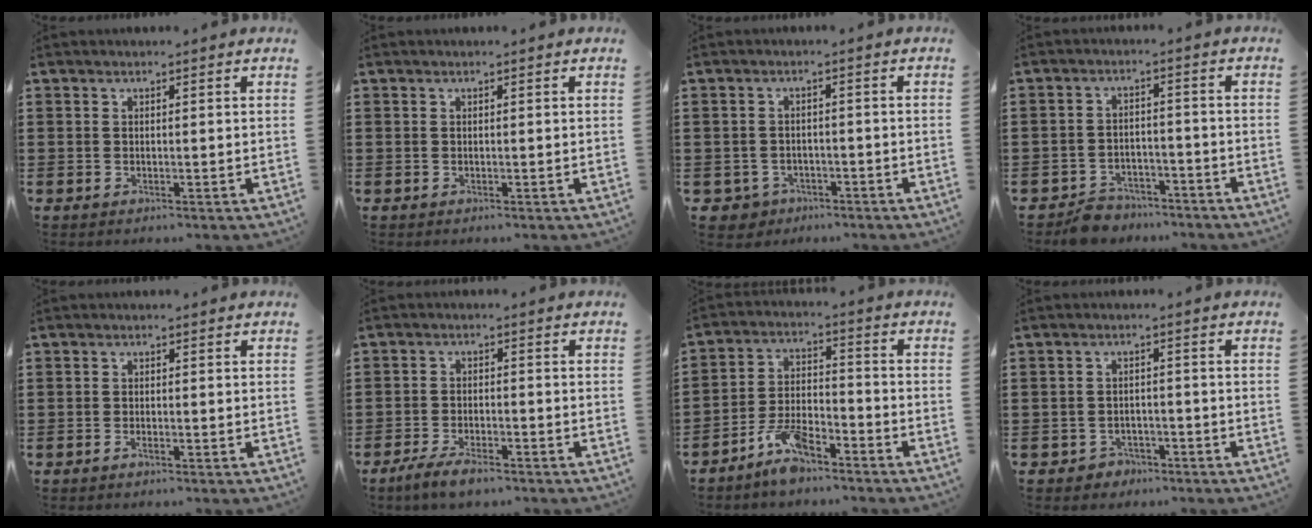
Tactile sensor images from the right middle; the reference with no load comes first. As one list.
[{"total": 0.0}, {"total": 2.5, "force": [-2.0, 1.4, 0.0], "torque": [-0.008, 0.001, -0.046]}, {"total": 4.4, "force": [-4.2, 1.2, 0.1], "torque": [-0.005, 0.009, -0.087]}, {"total": 0.8, "force": [-0.6, 0.2, 0.5], "torque": [-0.013, -0.004, -0.010]}, {"total": 4.1, "force": [-3.4, 1.0, 2.1], "torque": [-0.047, -0.003, -0.069]}, {"total": 7.2, "force": [-5.8, 2.1, 3.7], "torque": [-0.083, 0.006, -0.114]}, {"total": 2.4, "force": [-2.1, 1.1, 0.0], "torque": [-0.008, 0.001, -0.048]}]